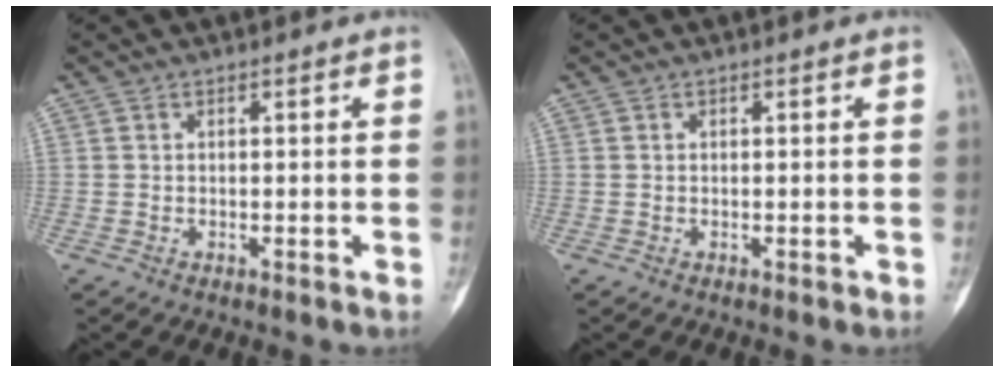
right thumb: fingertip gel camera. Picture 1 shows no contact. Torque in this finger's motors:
{"motor_torque": [0.01, -0.08, -0.18, -0.28, 0.01]}